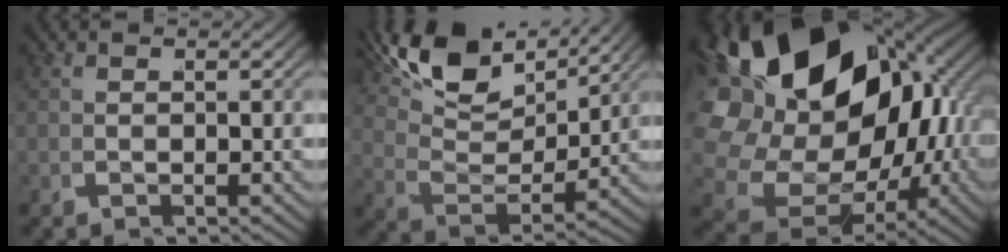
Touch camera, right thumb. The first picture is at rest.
{"total": 8.8, "force": [4.1, 4.9, 6.1], "torque": [-0.134, 0.000, 0.063]}
{"total": 26.7, "force": [1.0, 19.9, 17.8], "torque": [-0.376, -0.041, 0.016]}